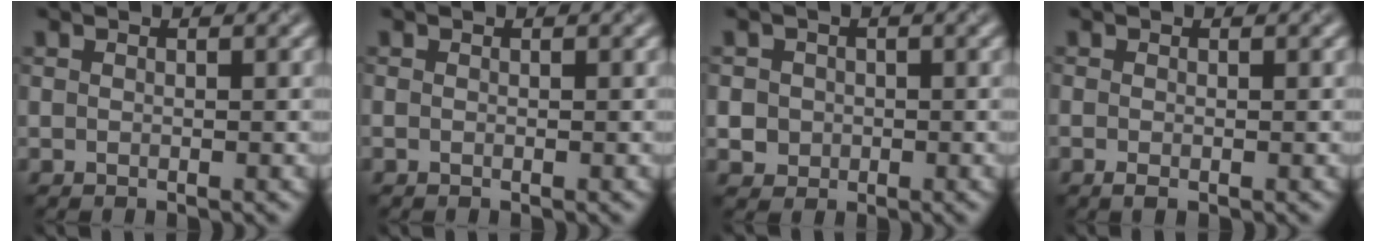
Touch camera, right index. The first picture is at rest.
{"total": 0.0}
{"total": 2.2, "force": [-0.4, 2.1, 0.5], "torque": [0.004, 0.004, -0.007]}
{"total": 0.9, "force": [-0.5, 0.2, 0.6], "torque": [-0.013, -0.004, -0.010]}